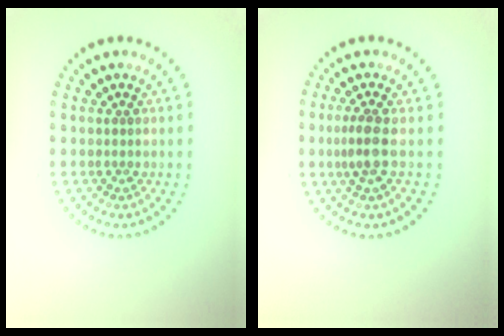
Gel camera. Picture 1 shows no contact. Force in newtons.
{"total": 2.1, "press": 1.7, "slide": 1.2}